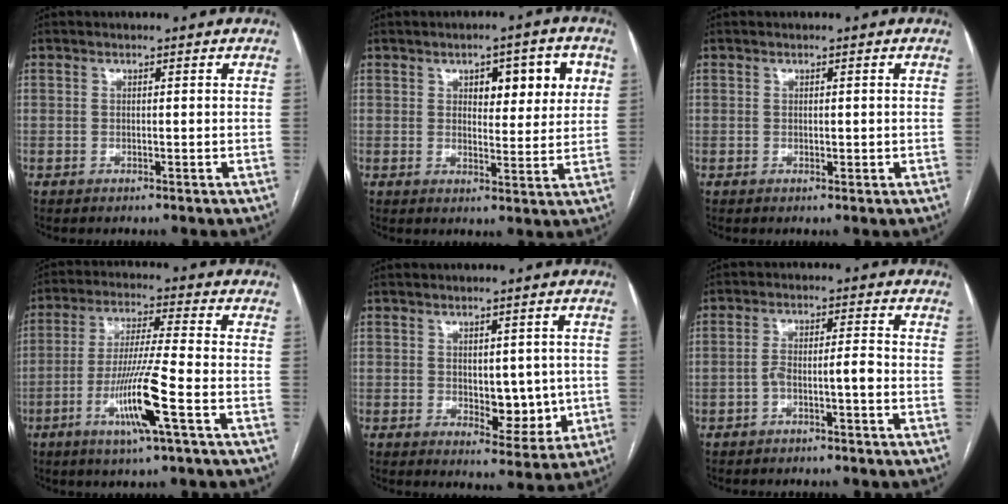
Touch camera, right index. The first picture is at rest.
{"total": 8.1, "force": [3.1, 3.2, 6.8], "torque": [-0.078, 0.010, 0.043]}
{"total": 0.7, "force": [-0.1, 0.5, 0.6], "torque": [-0.006, -0.001, 0.000]}
{"total": 11.0, "force": [-4.4, -0.8, 10.0], "torque": [-0.197, -0.014, -0.085]}
{"total": 6.3, "force": [-0.3, 3.4, 5.2], "torque": [-0.059, -0.003, 0.008]}
{"total": 3.7, "force": [-1.9, 0.3, 3.2], "torque": [-0.059, 0.020, -0.029]}